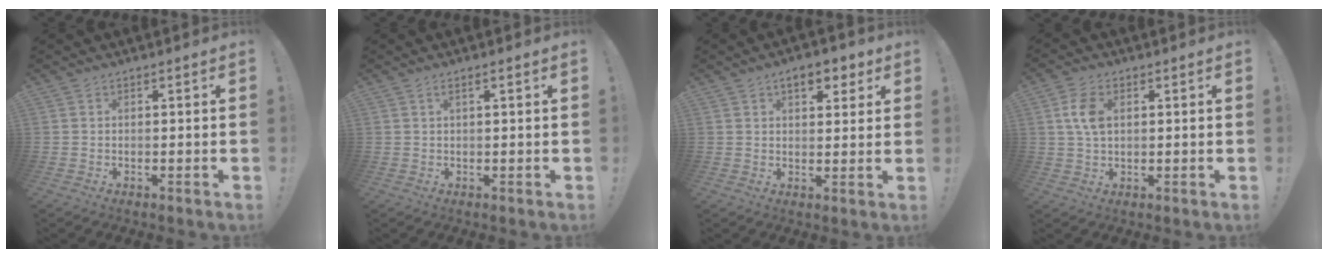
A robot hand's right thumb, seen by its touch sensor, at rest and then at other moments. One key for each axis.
{"total": 1.6, "fx": 0.4, "fy": -0.1, "fz": 1.5, "tx": -0.024, "ty": -0.001, "tz": 0.004}
{"total": 6.6, "fx": 3.7, "fy": 3.4, "fz": 4.3, "tx": -0.047, "ty": -0.008, "tz": 0.060}
{"total": 7.4, "fx": 1.8, "fy": 4.8, "fz": 5.4, "tx": -0.110, "ty": 0.004, "tz": 0.033}